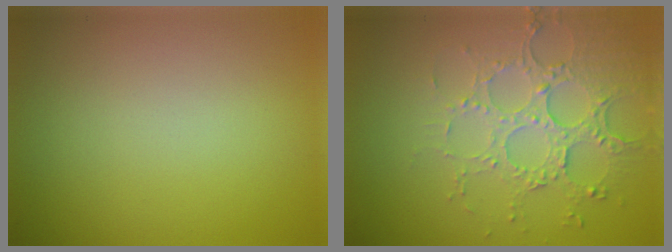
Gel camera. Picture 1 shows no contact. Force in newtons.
{"total": 4.5, "press": 3.5, "slide": 2.7}